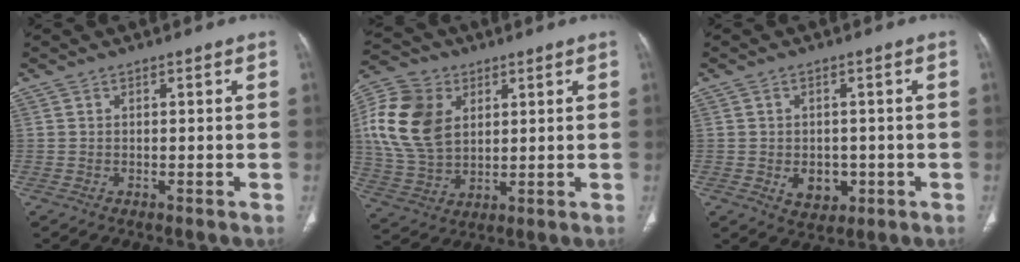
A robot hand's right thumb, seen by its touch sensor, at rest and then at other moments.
{"total": 16.3, "force": [4.4, 11.6, 10.6], "torque": [-0.202, -0.006, 0.086]}
{"total": 5.5, "force": [-1.2, 4.2, 3.3], "torque": [-0.028, 0.004, -0.005]}